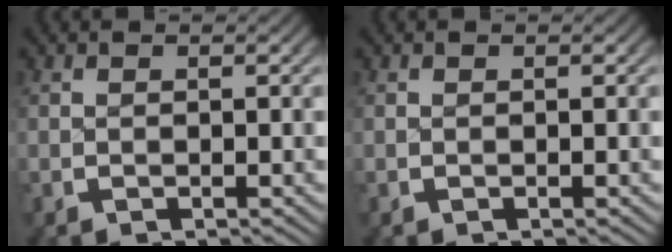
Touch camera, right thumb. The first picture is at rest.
{"total": 0.0}